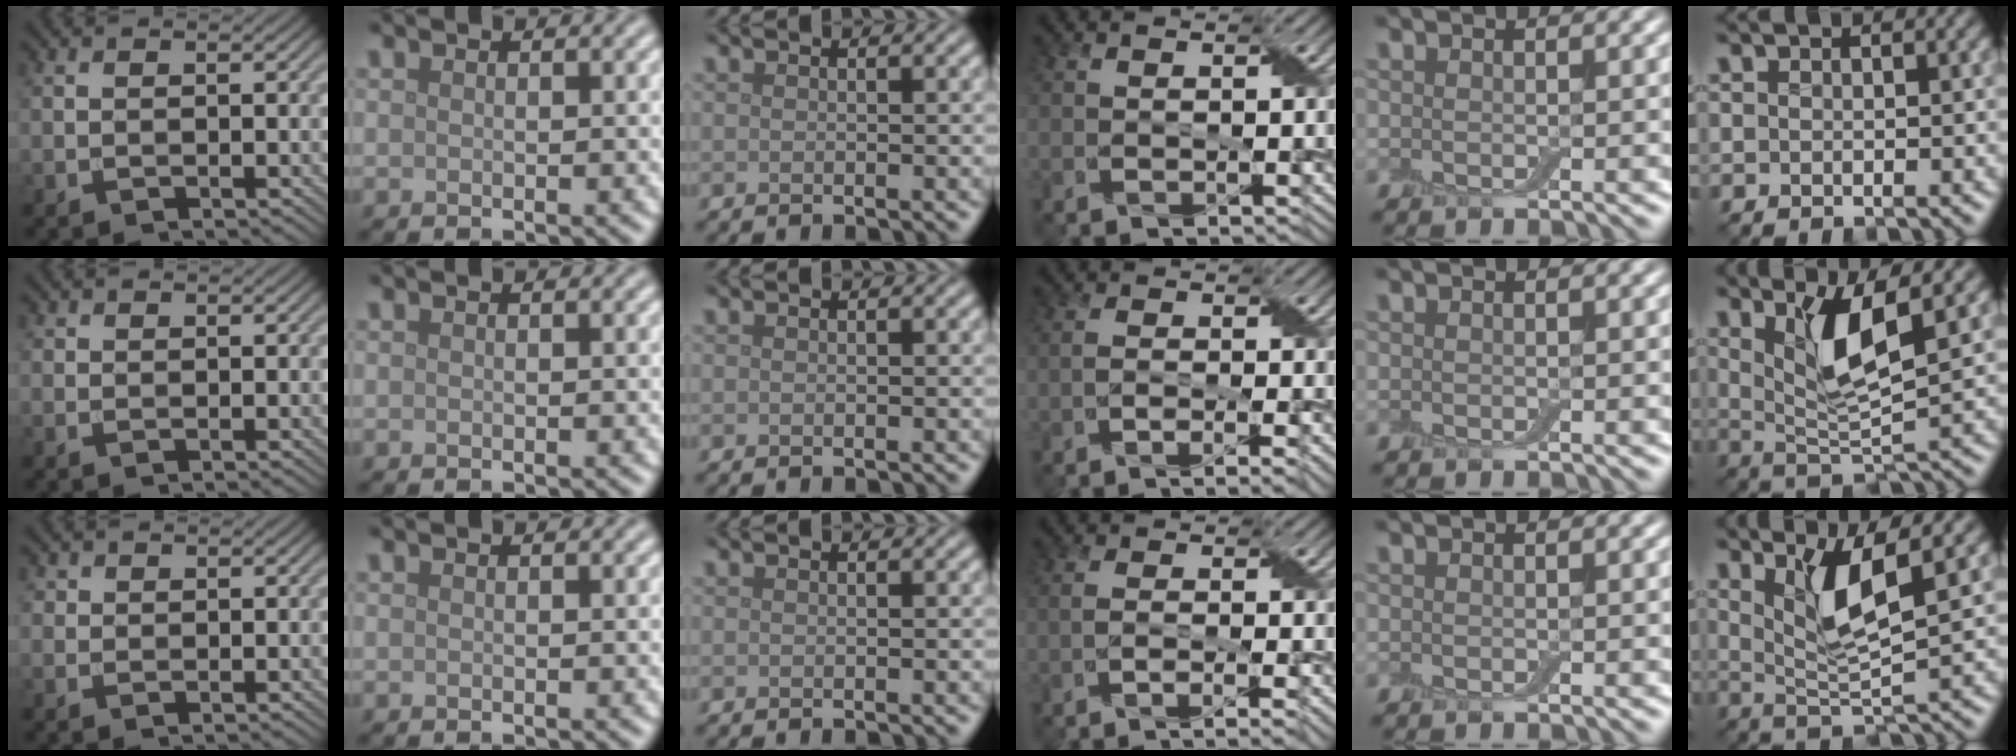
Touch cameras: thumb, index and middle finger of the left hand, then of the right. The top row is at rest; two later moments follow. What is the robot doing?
{"motion": "peel", "object": "bubble wrap"}